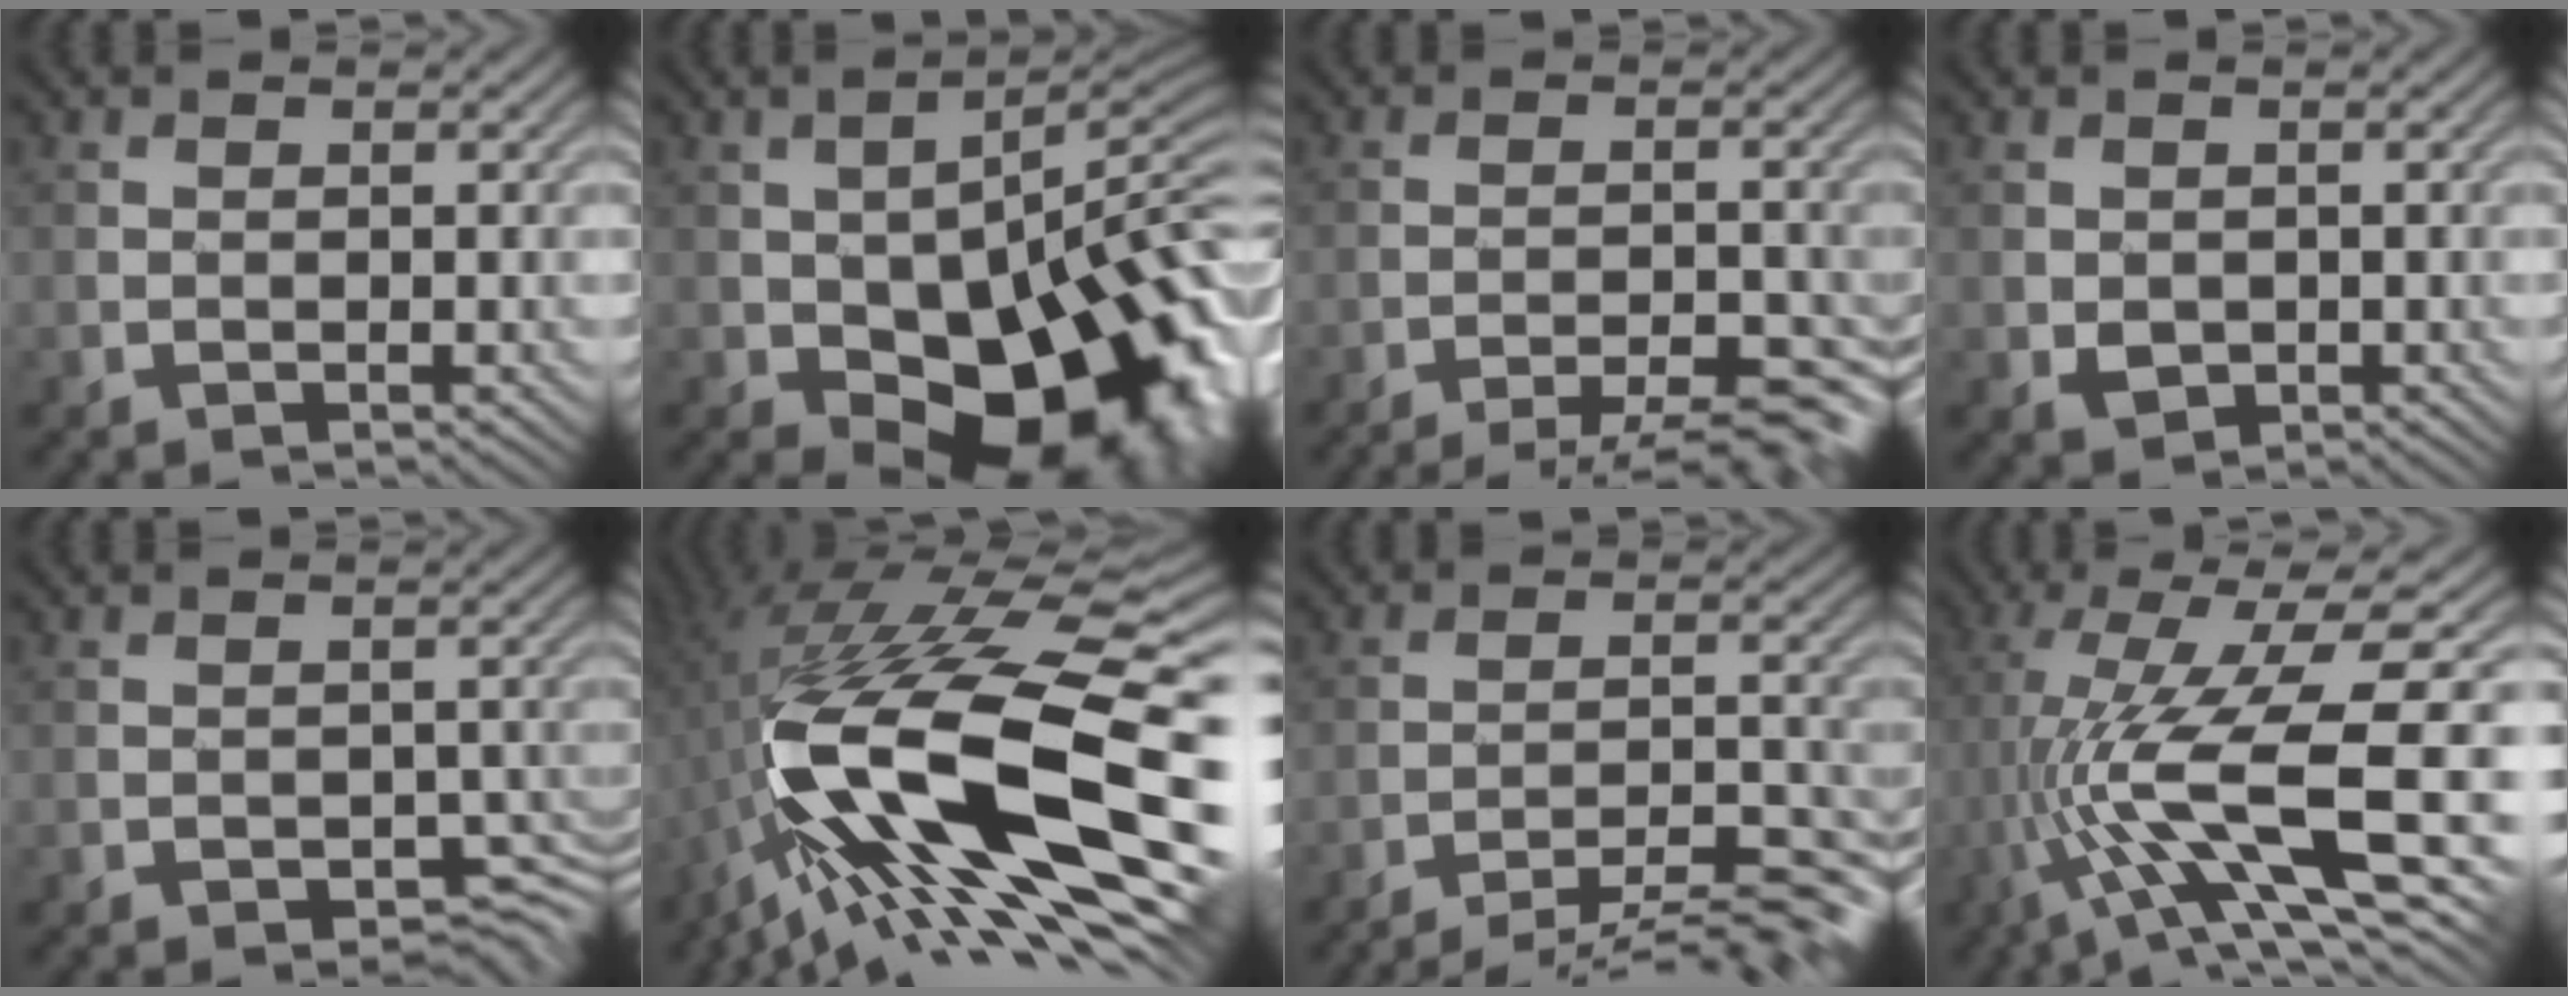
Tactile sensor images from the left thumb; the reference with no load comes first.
{"total": 17.9, "force": [-5.5, 9.2, 14.4], "torque": [-0.195, -0.027, -0.078]}
{"total": 7.3, "force": [-6.4, 0.8, 3.4], "torque": [-0.055, 0.007, -0.084]}
{"total": 1.5, "force": [0.0, 1.5, 0.4], "torque": [-0.015, -0.007, -0.001]}
{"total": 2.8, "force": [-1.9, 1.5, 1.3], "torque": [-0.018, -0.010, -0.030]}
{"total": 18.8, "force": [-3.7, 6.0, 17.4], "torque": [-0.316, 0.006, -0.079]}
{"total": 9.3, "force": [-8.5, 0.4, 3.7], "torque": [-0.062, 0.008, -0.122]}
{"total": 13.9, "force": [-2.8, 2.4, 13.4], "torque": [-0.260, 0.008, -0.042]}